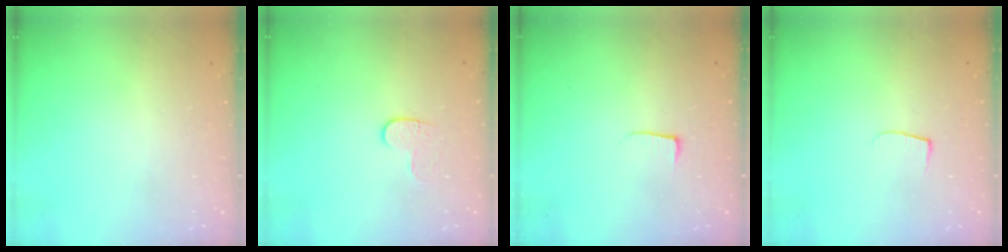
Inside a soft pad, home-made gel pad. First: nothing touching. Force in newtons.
{"total": 4.2, "press": 4.2, "slide": 0.5}
{"total": 3.8, "press": 3.8, "slide": 0.5}
{"total": 4.2, "press": 4.1, "slide": 0.5}